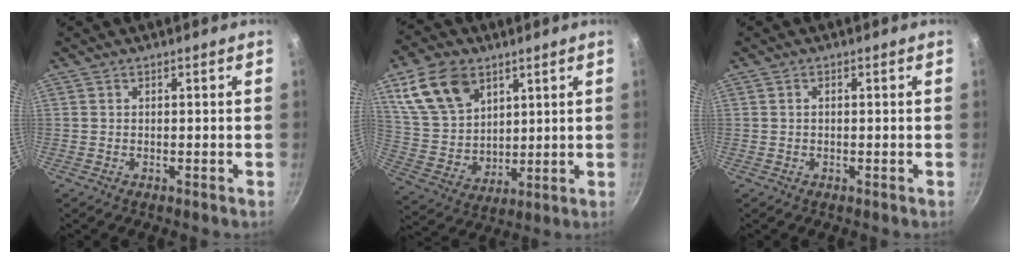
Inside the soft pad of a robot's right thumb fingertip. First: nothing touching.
{"total": 16.5, "force": [7.9, 11.4, 8.9], "torque": [-0.143, -0.027, 0.165]}
{"total": 0.6, "force": [0.1, 0.4, 0.5], "torque": [-0.012, 0.005, 0.001]}